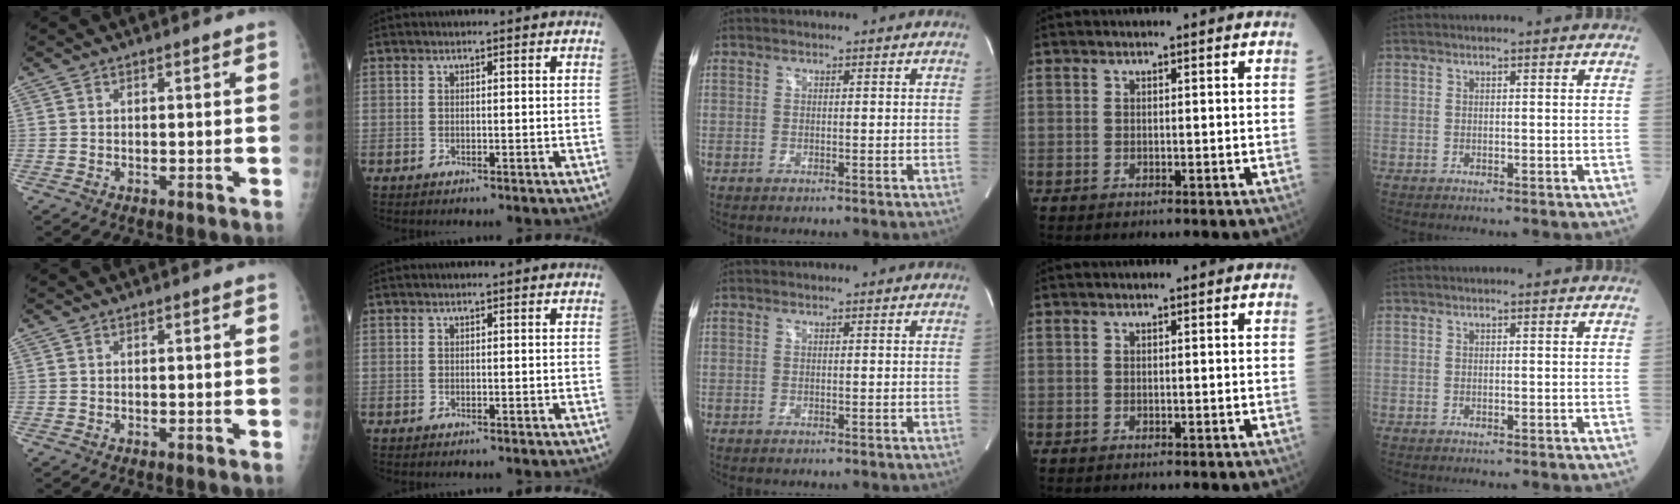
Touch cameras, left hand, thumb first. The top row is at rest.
{}